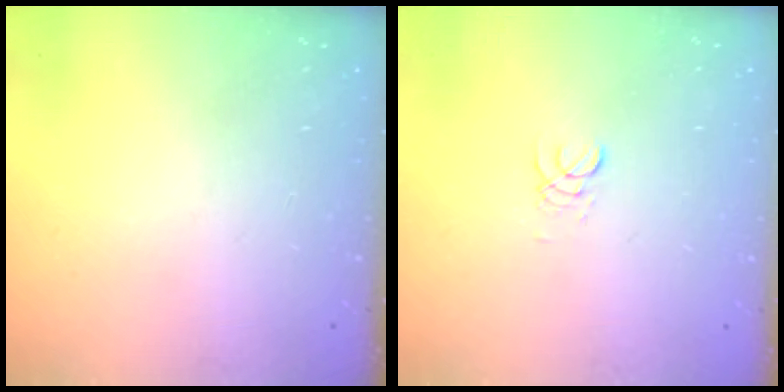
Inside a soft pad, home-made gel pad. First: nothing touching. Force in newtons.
{"total": 2.0, "press": 2.0, "slide": 0.2}